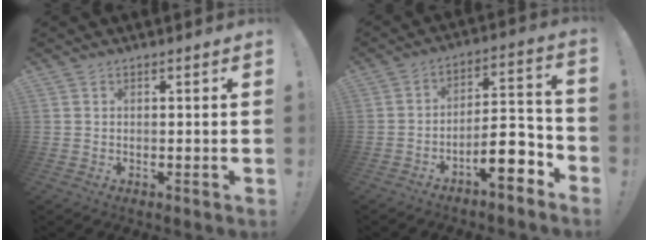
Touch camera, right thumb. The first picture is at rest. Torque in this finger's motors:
{"motor_torque": [1.34, 1.11, 0.96, -1.25, 0.23]}